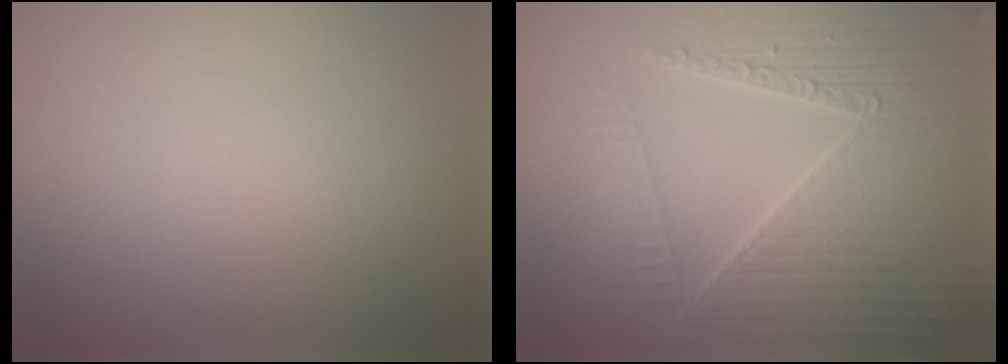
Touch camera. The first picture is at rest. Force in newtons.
{"total": 8.7, "press": 6.0, "slide": 6.3}